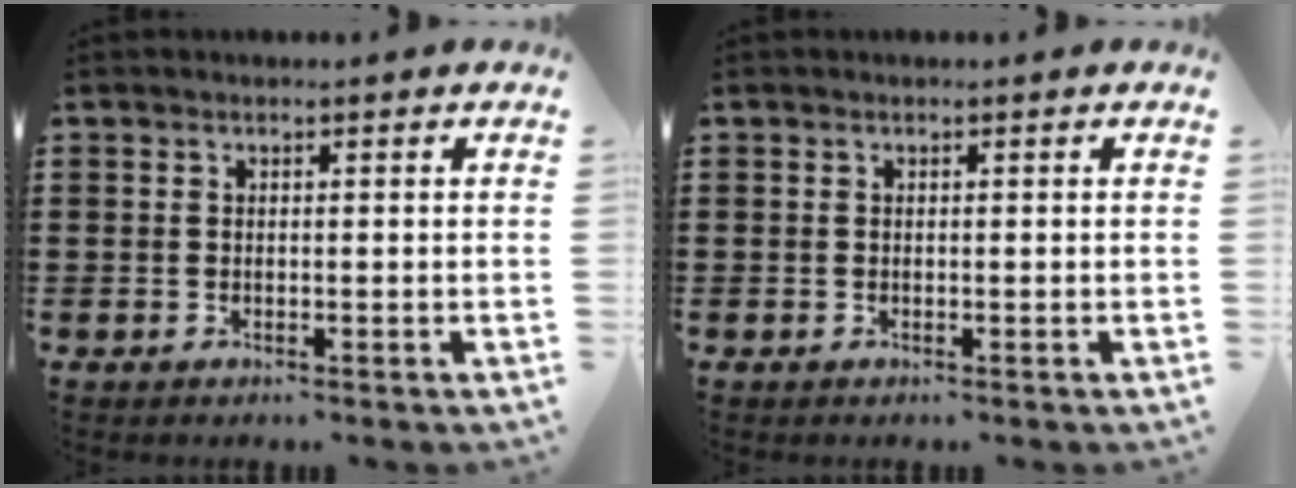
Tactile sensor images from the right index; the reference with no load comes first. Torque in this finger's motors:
{"motor_torque": [-0.05, 0.75, 0.00, 0.00]}